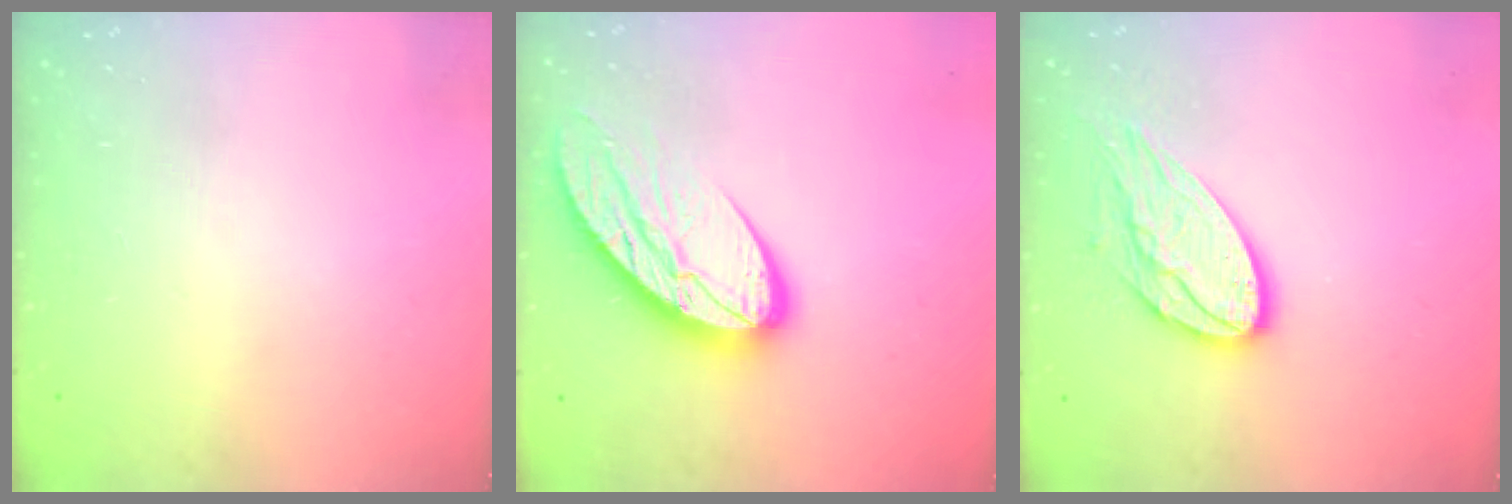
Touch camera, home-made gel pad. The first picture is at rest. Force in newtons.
{"total": 12.8, "press": 12.8, "slide": 1.0}
{"total": 12.8, "press": 12.8, "slide": 1.0}